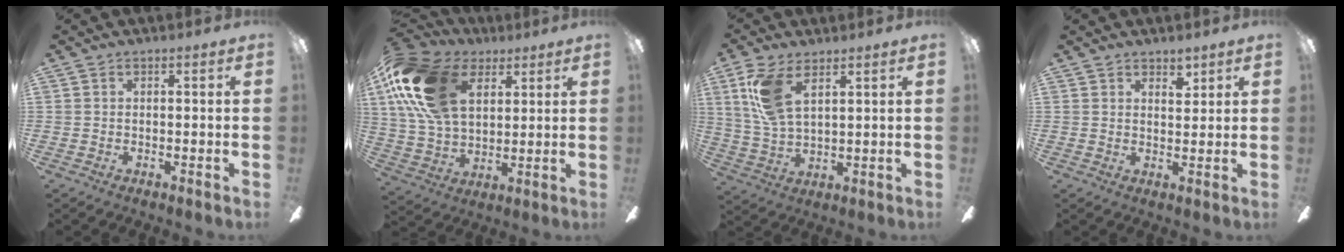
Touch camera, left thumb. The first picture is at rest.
{"total": 22.5, "force": [8.8, 14.2, 15.1], "torque": [-0.311, -0.007, 0.159]}
{"total": 11.2, "force": [5.7, 5.0, 8.3], "torque": [-0.187, -0.007, 0.103]}
{"total": 3.6, "force": [3.1, 1.5, 1.2], "torque": [-0.004, -0.018, 0.052]}